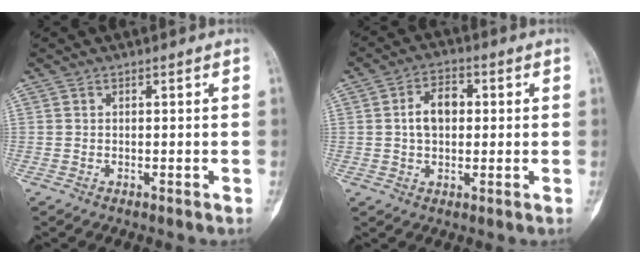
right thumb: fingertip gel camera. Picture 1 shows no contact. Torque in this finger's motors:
{"motor_torque": [-0.03, 0.05, 0.30, -0.16, 0.02]}